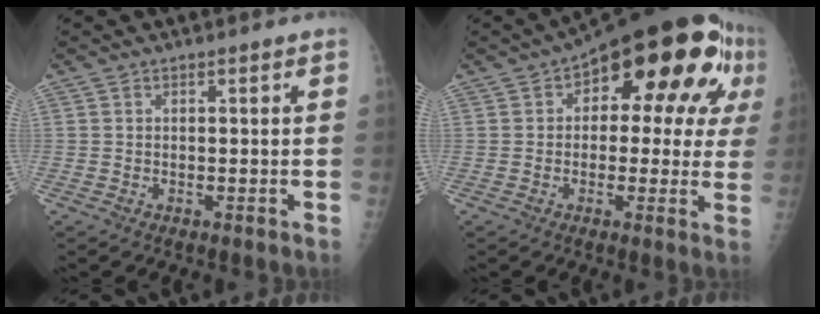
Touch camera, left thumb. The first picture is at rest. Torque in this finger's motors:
{"motor_torque": [0.01, 1.52, 0.18, -0.18, 0.16]}